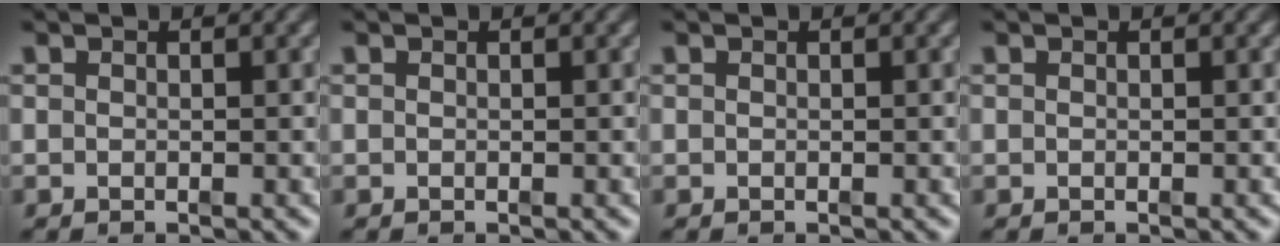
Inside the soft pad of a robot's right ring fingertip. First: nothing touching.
{"total": 0.0}
{"total": 0.0}
{"total": 0.0}